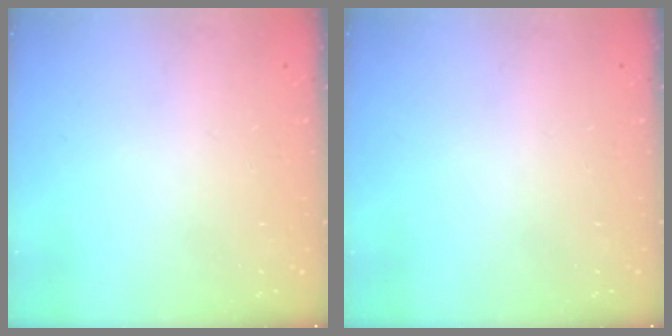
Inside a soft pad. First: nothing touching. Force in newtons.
{"total": 0.0}